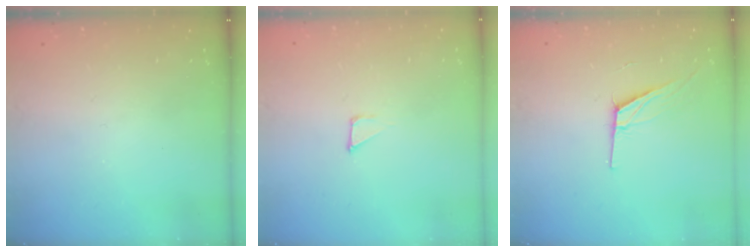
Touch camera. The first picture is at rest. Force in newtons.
{"total": 1.2, "press": 1.2, "slide": 0.0}
{"total": 7.8, "press": 7.2, "slide": 3.2}